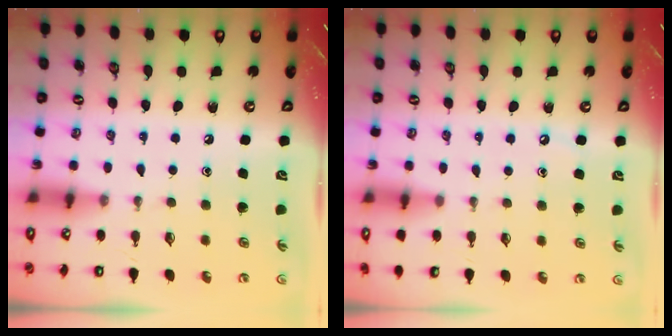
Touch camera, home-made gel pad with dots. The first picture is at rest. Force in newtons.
{"total": 2.7, "press": 2.7, "slide": 0.3}